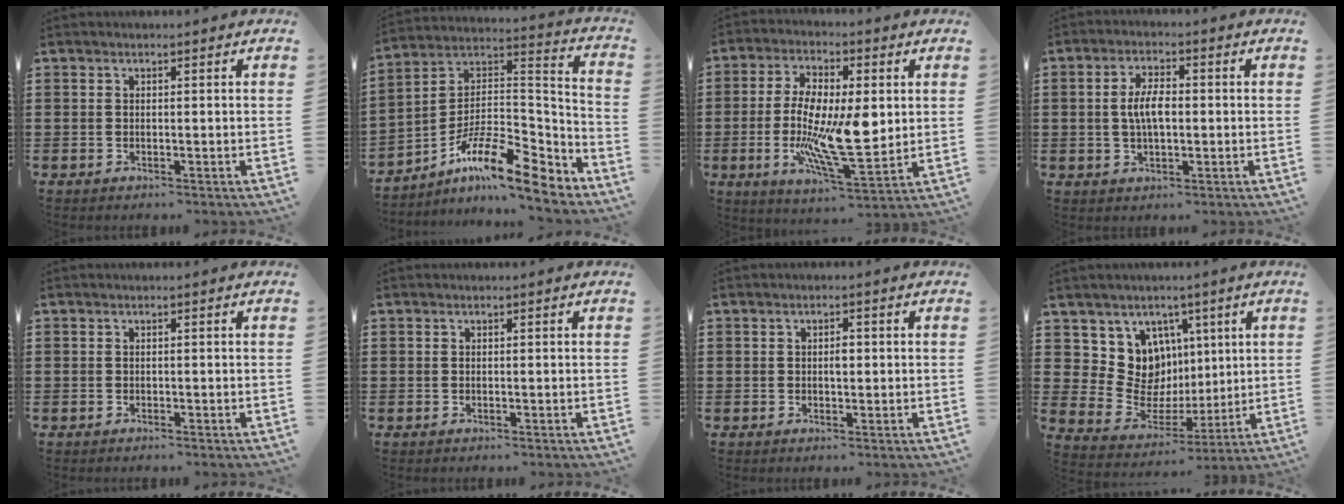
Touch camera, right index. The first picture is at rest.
{"total": 13.5, "force": [-9.5, 3.6, 8.9], "torque": [-0.159, 0.020, -0.176]}
{"total": 12.9, "force": [-0.4, 4.7, 12.0], "torque": [-0.238, -0.013, -0.006]}
{"total": 5.0, "force": [0.0, 2.1, 4.6], "torque": [-0.093, 0.004, -0.005]}
{"total": 0.0}
{"total": 0.0}
{"total": 1.7, "force": [0.1, 0.8, 1.5], "torque": [-0.031, 0.003, 0.001]}
{"total": 10.1, "force": [2.7, 9.4, 2.7], "torque": [-0.077, -0.028, 0.060]}